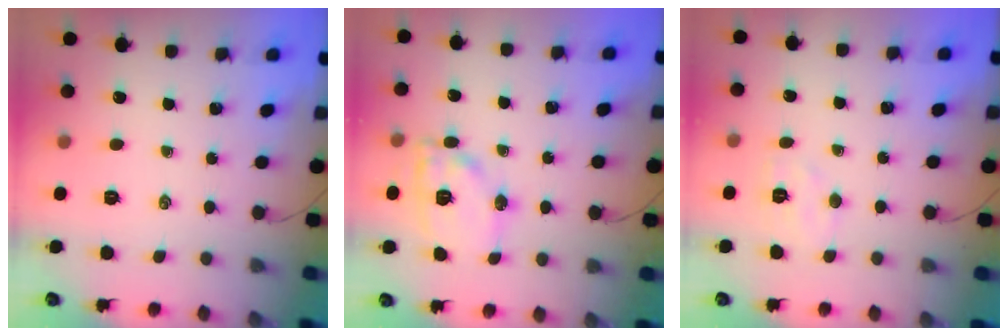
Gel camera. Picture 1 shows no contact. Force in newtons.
{"total": 12.5, "press": 12.4, "slide": 1.2}
{"total": 4.5, "press": 4.4, "slide": 1.0}